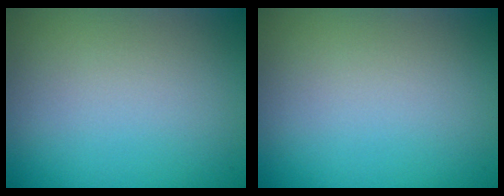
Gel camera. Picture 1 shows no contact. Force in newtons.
{"total": 0.0}